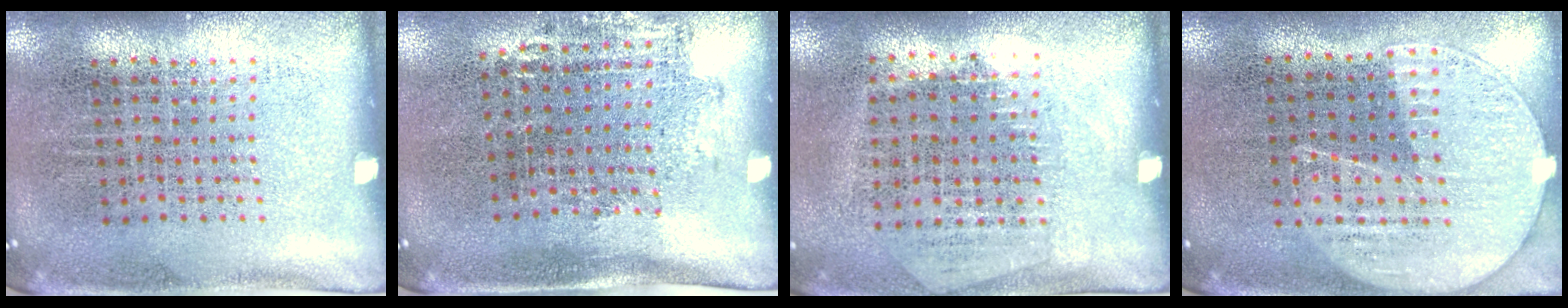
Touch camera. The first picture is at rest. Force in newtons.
{"total": 1.3, "press": 1.0, "slide": 0.8}
{"total": 1.3, "press": 1.1, "slide": 0.6}
{"total": 1.1, "press": 1.0, "slide": 0.4}